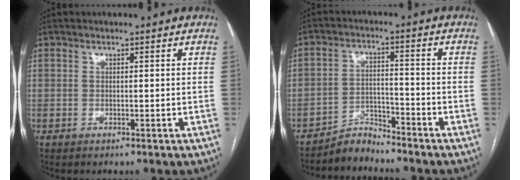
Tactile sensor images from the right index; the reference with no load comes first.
{"total": 4.3, "force": [-4.2, 0.6, -0.5], "torque": [0.015, 0.002, -0.074]}